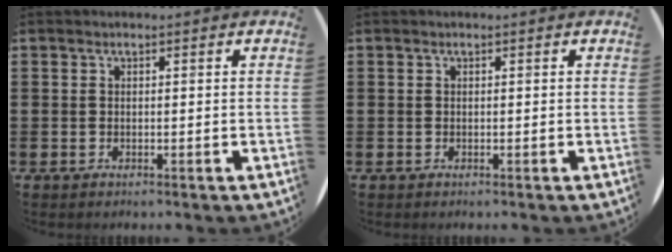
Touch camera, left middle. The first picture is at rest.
{"total": 0.0}